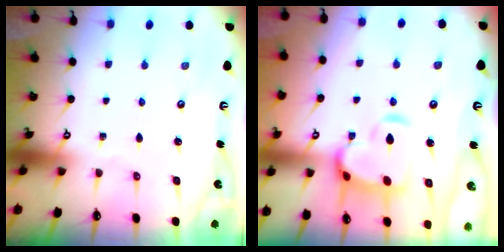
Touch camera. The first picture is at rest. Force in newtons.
{"total": 5.5, "press": 5.5, "slide": 0.9}